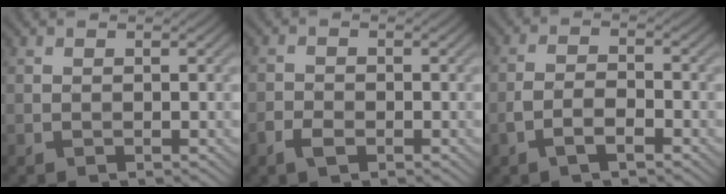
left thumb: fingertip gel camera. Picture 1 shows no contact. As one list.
[{"total": 2.3, "force": [-1.4, 1.2, 1.4], "torque": [-0.032, -0.003, -0.031]}, {"total": 3.5, "force": [-2.1, 1.1, 2.5], "torque": [-0.056, 0.003, -0.045]}]